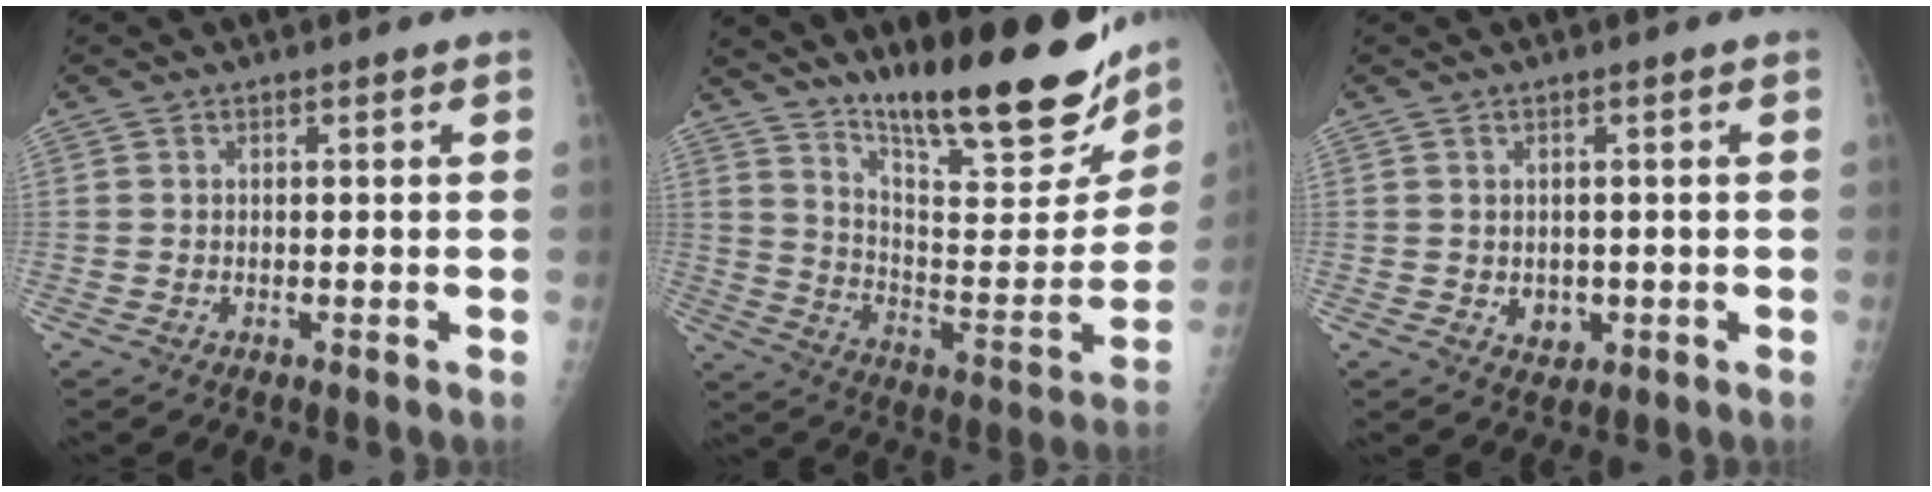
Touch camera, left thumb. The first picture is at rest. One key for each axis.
{"total": 26.6, "fx": 18.8, "fy": 5.7, "fz": 17.9, "tx": -0.239, "ty": -0.098, "tz": 0.292}
{"total": 2.5, "fx": -0.1, "fy": 2.0, "fz": 1.5, "tx": -0.011, "ty": -0.003, "tz": 0.008}